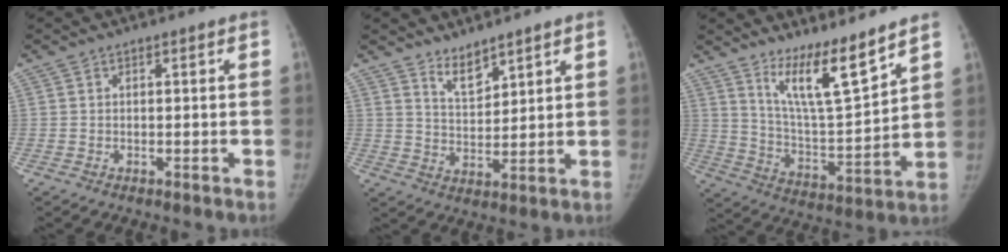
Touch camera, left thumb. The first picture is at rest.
{"total": 4.8, "force": [4.1, 1.5, 2.0], "torque": [-0.021, -0.041, 0.081]}
{"total": 12.6, "force": [9.5, 1.5, 8.1], "torque": [-0.127, -0.084, 0.177]}